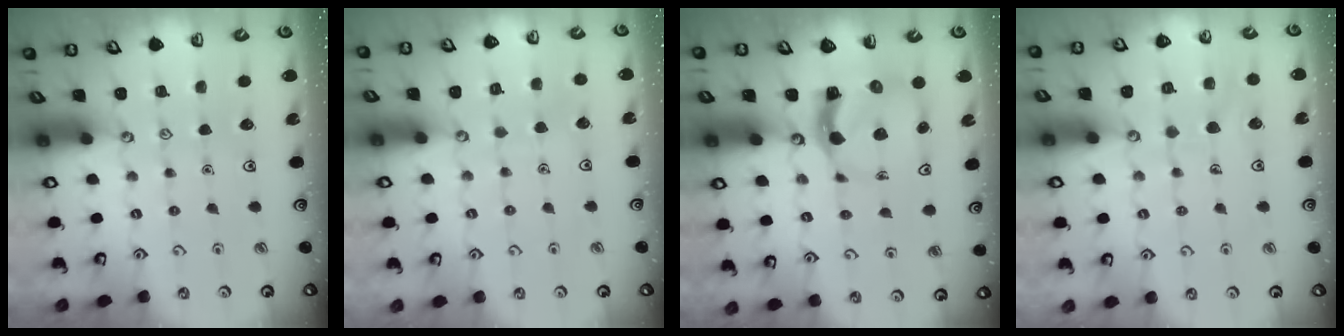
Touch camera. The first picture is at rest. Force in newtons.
{"total": 2.9, "press": 2.9, "slide": 0.3}
{"total": 4.7, "press": 4.7, "slide": 0.7}
{"total": 7.1, "press": 7.1, "slide": 0.3}